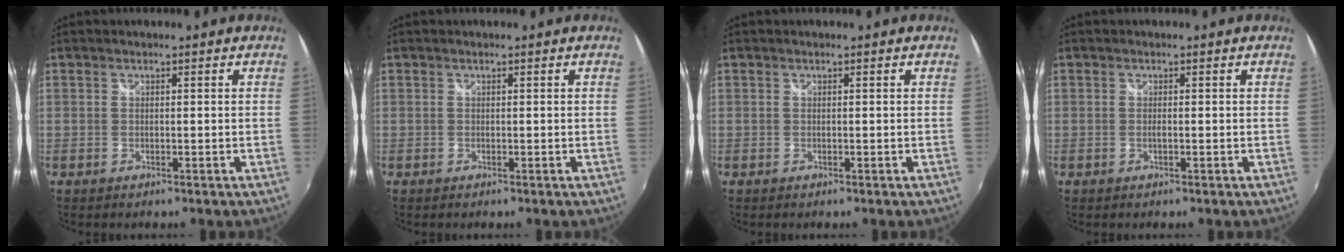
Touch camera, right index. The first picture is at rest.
{"total": 0.0}
{"total": 0.0}
{"total": 0.7, "force": [-0.3, 0.0, 0.6], "torque": [-0.012, -0.001, -0.006]}